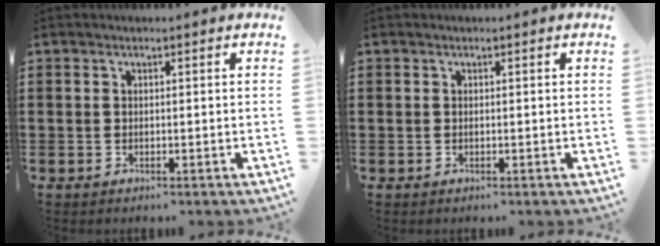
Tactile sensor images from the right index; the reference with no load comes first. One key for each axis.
{"total": 0.0}